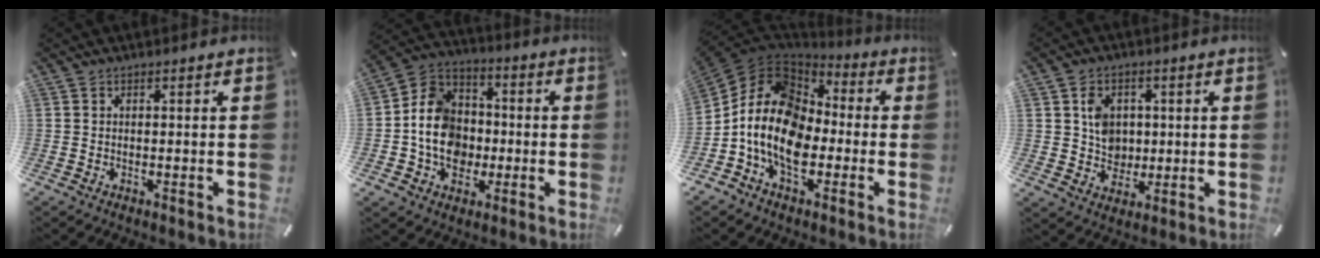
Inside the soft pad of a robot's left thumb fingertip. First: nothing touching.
{"total": 12.6, "force": [-2.6, 10.9, 5.9], "torque": [-0.129, 0.026, -0.045]}
{"total": 15.3, "force": [-4.4, 11.4, 9.3], "torque": [-0.225, 0.014, -0.087]}
{"total": 7.1, "force": [1.2, 6.4, 2.7], "torque": [-0.036, 0.006, 0.020]}